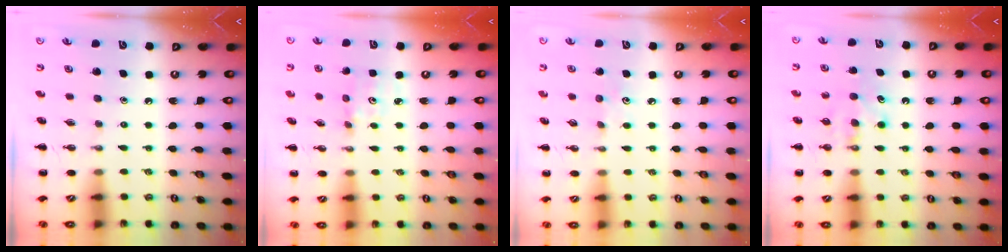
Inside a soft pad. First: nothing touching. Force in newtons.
{"total": 2.4, "press": 2.3, "slide": 0.8}
{"total": 4.5, "press": 4.4, "slide": 1.2}
{"total": 5.9, "press": 5.7, "slide": 1.5}